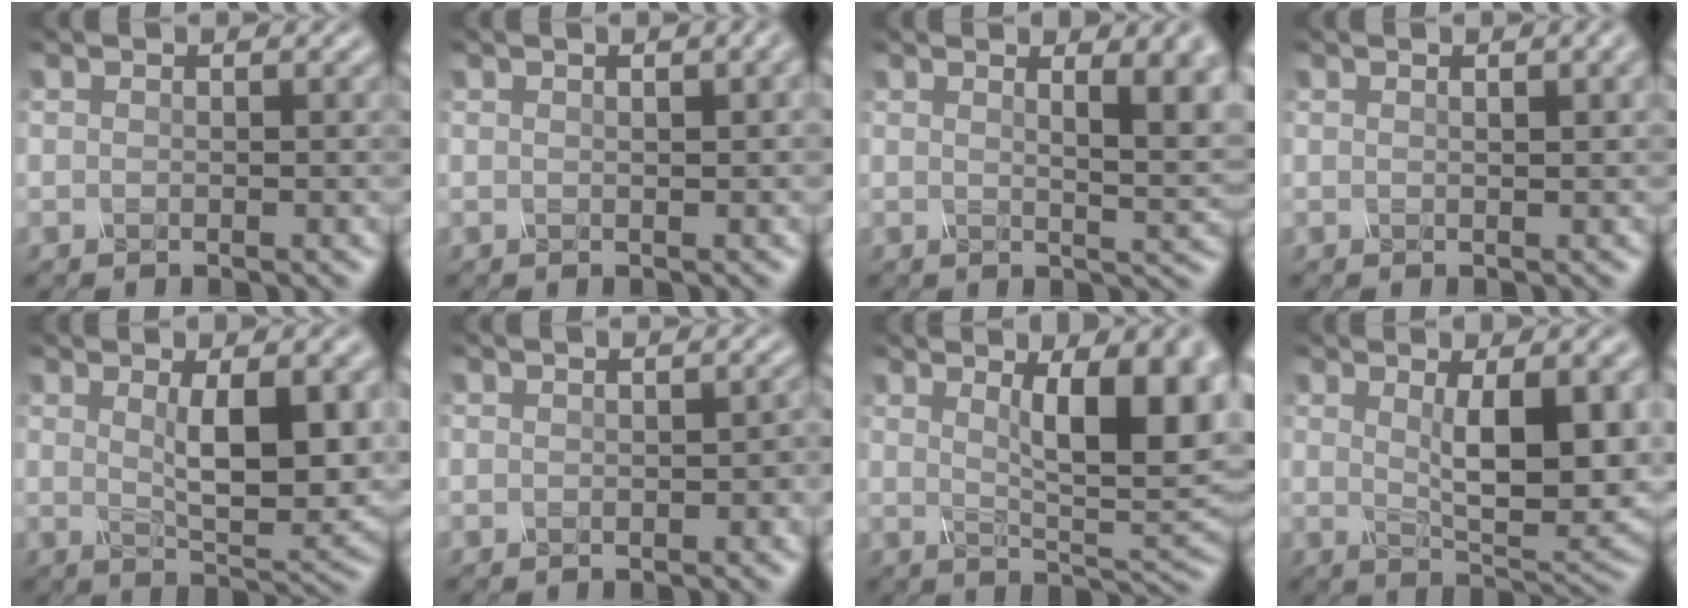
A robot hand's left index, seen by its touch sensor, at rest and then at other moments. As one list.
[{"total": 2.0, "force": [0.7, 0.6, 1.7], "torque": [-0.013, 0.006, 0.010]}, {"total": 6.5, "force": [2.4, 2.2, 5.6], "torque": [-0.043, 0.004, 0.031]}, {"total": 2.4, "force": [1.0, 0.8, 2.0], "torque": [-0.015, 0.006, 0.010]}, {"total": 6.8, "force": [1.5, 2.0, 6.3], "torque": [-0.098, -0.008, 0.030]}, {"total": 1.0, "force": [-0.2, 0.5, 0.8], "torque": [-0.011, 0.000, 0.000]}, {"total": 10.4, "force": [3.0, 3.3, 9.4], "torque": [-0.109, 0.002, 0.045]}, {"total": 7.6, "force": [1.5, 2.3, 7.1], "torque": [-0.109, -0.010, 0.033]}]